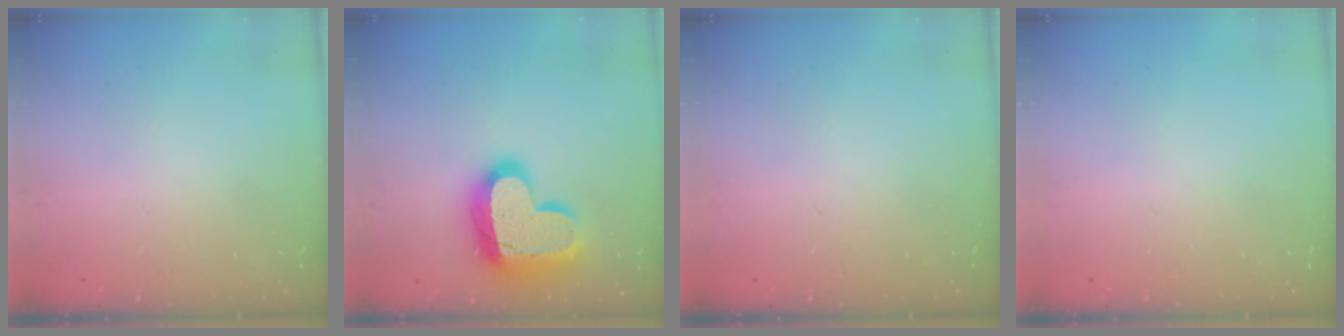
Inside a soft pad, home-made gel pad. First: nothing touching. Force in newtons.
{"total": 21.1, "press": 21.0, "slide": 1.5}
{"total": 0.0}
{"total": 0.0}